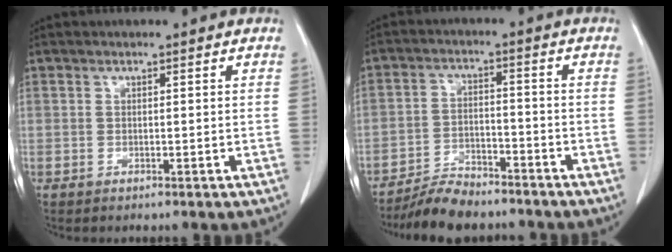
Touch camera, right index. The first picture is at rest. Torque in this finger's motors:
{"motor_torque": [0.33, -0.57, 0.05, 0.00]}